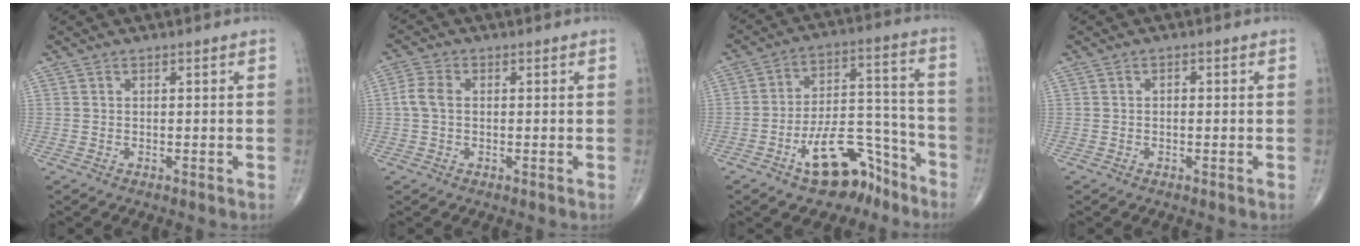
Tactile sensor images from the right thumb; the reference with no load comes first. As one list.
[{"total": 3.6, "force": [0.1, 2.4, 2.7], "torque": [-0.064, 0.009, -0.005]}, {"total": 14.3, "force": [-9.0, 7.1, 8.6], "torque": [-0.100, 0.089, -0.142]}, {"total": 0.8, "force": [0.0, 0.5, 0.6], "torque": [-0.004, 0.001, -0.004]}]